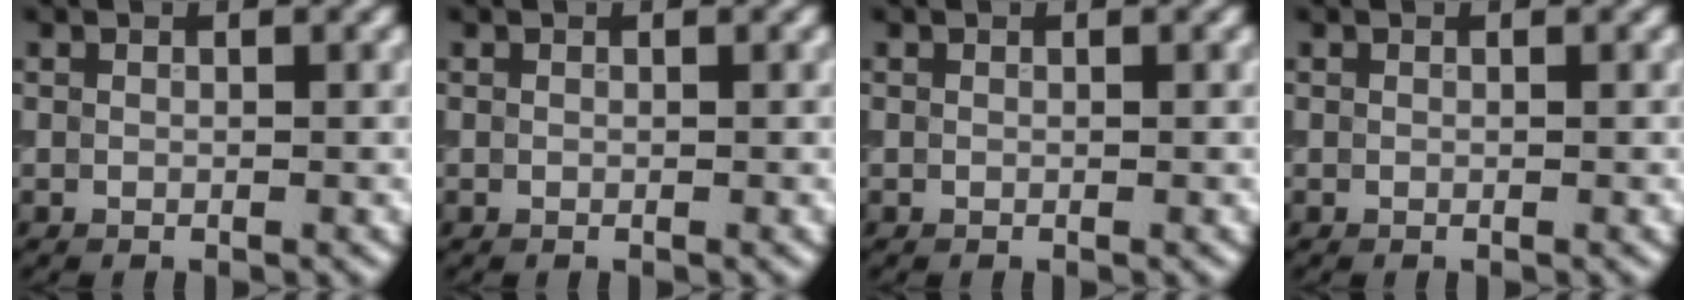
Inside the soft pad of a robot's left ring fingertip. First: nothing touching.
{"total": 0.0}
{"total": 0.0}
{"total": 0.0}